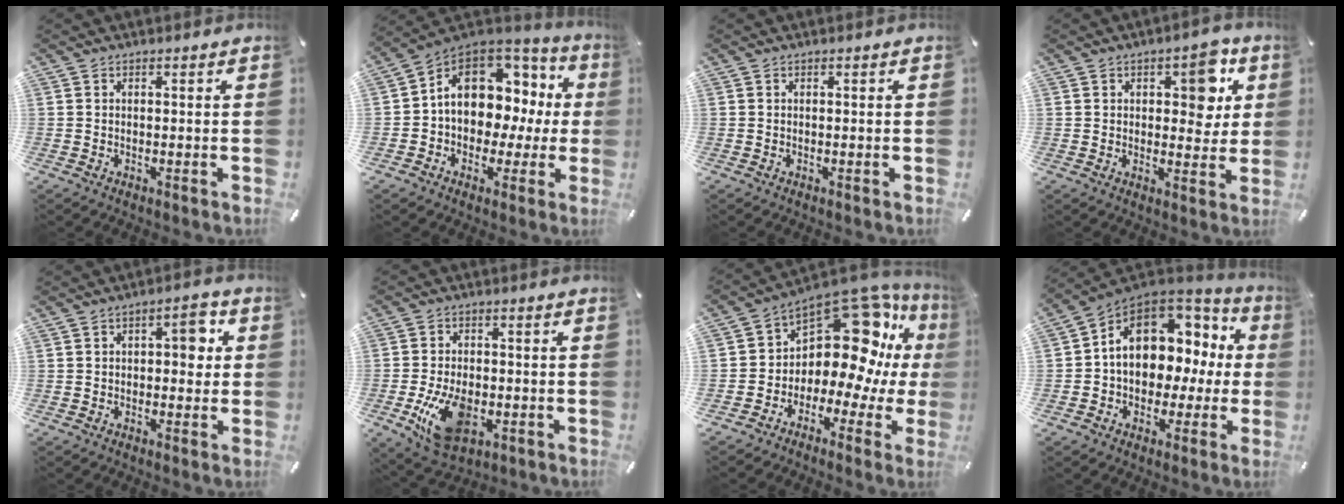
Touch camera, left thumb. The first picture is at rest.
{"total": 12.1, "force": [3.0, 9.5, 6.9], "torque": [-0.109, -0.022, 0.057]}
{"total": 0.0}
{"total": 9.1, "force": [3.2, 5.4, 6.6], "torque": [-0.064, -0.012, 0.044]}
{"total": 6.4, "force": [0.9, 3.6, 5.2], "torque": [-0.054, -0.002, 0.001]}
{"total": 12.4, "force": [-3.4, 7.9, 9.0], "torque": [-0.158, -0.003, -0.056]}
{"total": 15.4, "force": [6.3, 9.4, 10.4], "torque": [-0.156, -0.077, 0.100]}
{"total": 12.4, "force": [3.2, 9.7, 7.1], "torque": [-0.113, -0.017, 0.064]}